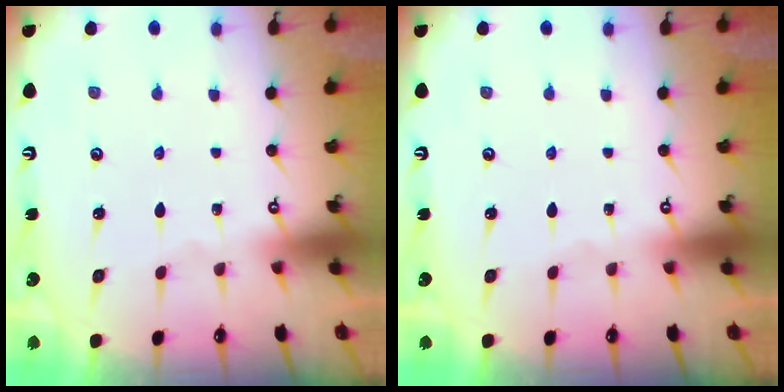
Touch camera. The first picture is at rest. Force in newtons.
{"total": 0.0}